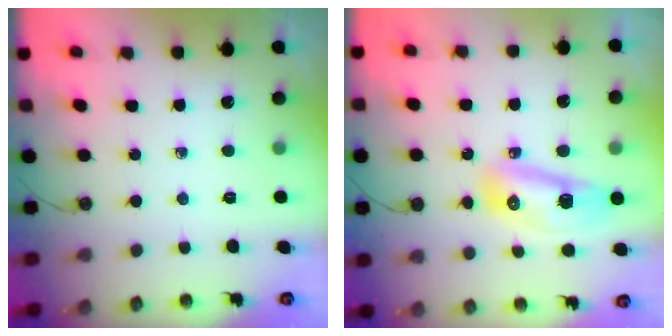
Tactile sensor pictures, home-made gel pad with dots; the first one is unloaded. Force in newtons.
{"total": 10.0, "press": 9.9, "slide": 1.0}